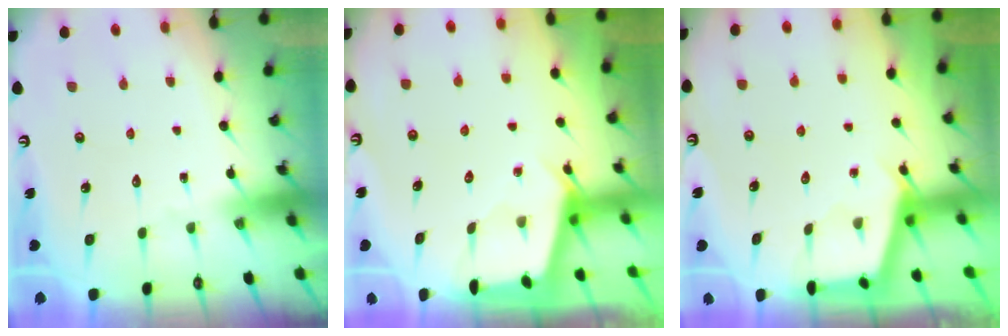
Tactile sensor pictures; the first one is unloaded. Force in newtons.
{"total": 2.5, "press": 2.5, "slide": 0.3}
{"total": 2.7, "press": 2.7, "slide": 0.3}